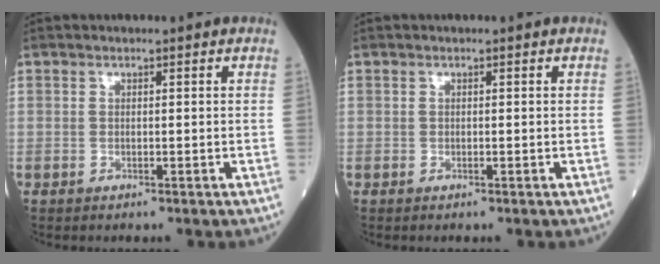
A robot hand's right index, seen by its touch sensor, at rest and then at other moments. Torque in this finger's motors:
{"motor_torque": [0.00, 0.00, 0.00, -0.01]}